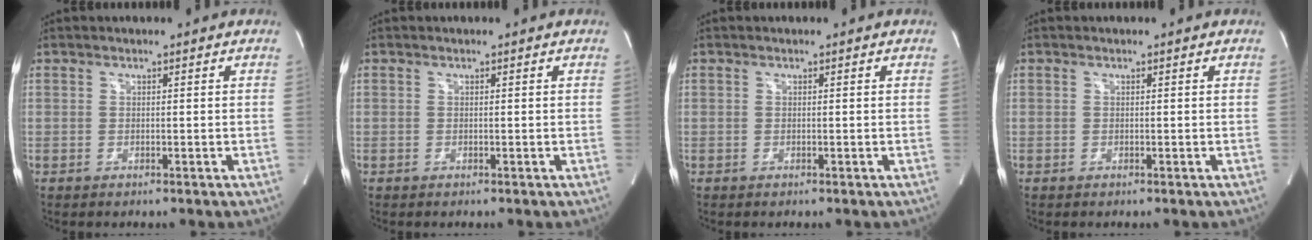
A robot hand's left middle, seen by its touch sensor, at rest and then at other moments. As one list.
[{"total": 0.0}, {"total": 0.0}, {"total": 0.0}]